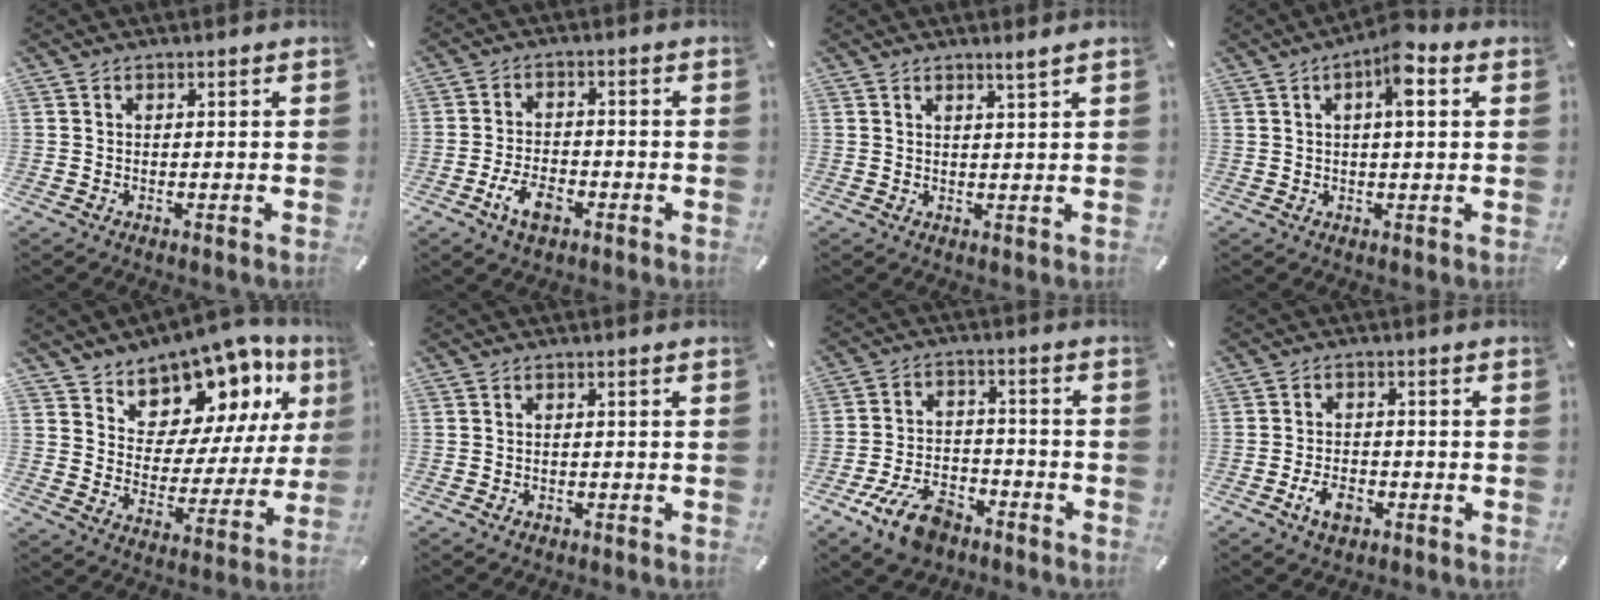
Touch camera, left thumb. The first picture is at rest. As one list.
[{"total": 6.7, "force": [-3.4, 3.7, 4.4], "torque": [-0.094, 0.015, -0.063]}, {"total": 2.2, "force": [1.8, -0.1, 1.2], "torque": [-0.024, -0.006, 0.032]}, {"total": 7.1, "force": [2.7, 2.5, 6.1], "torque": [-0.092, -0.003, 0.038]}, {"total": 13.2, "force": [10.5, 7.6, 2.6], "torque": [-0.043, -0.105, 0.190]}, {"total": 1.0, "force": [-0.5, 0.7, 0.5], "torque": [-0.011, 0.001, -0.010]}, {"total": 11.8, "force": [-7.2, 6.6, 6.6], "torque": [-0.123, 0.046, -0.129]}, {"total": 5.5, "force": [-2.5, 3.3, 3.6], "torque": [-0.077, 0.009, -0.048]}]